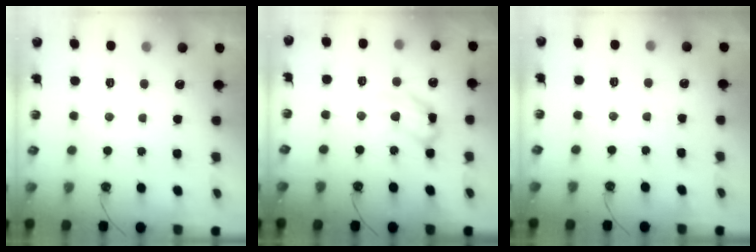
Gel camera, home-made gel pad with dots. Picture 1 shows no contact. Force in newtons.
{"total": 11.5, "press": 11.4, "slide": 1.6}
{"total": 2.8, "press": 2.8, "slide": 0.4}